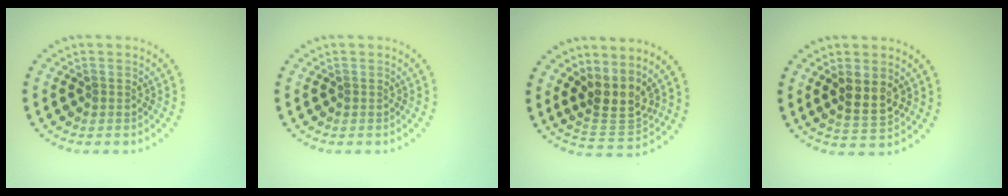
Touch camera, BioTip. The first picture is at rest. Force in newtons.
{"total": 0.0}
{"total": 3.5, "press": 2.5, "slide": 2.3}
{"total": 2.7, "press": 2.6, "slide": 0.8}